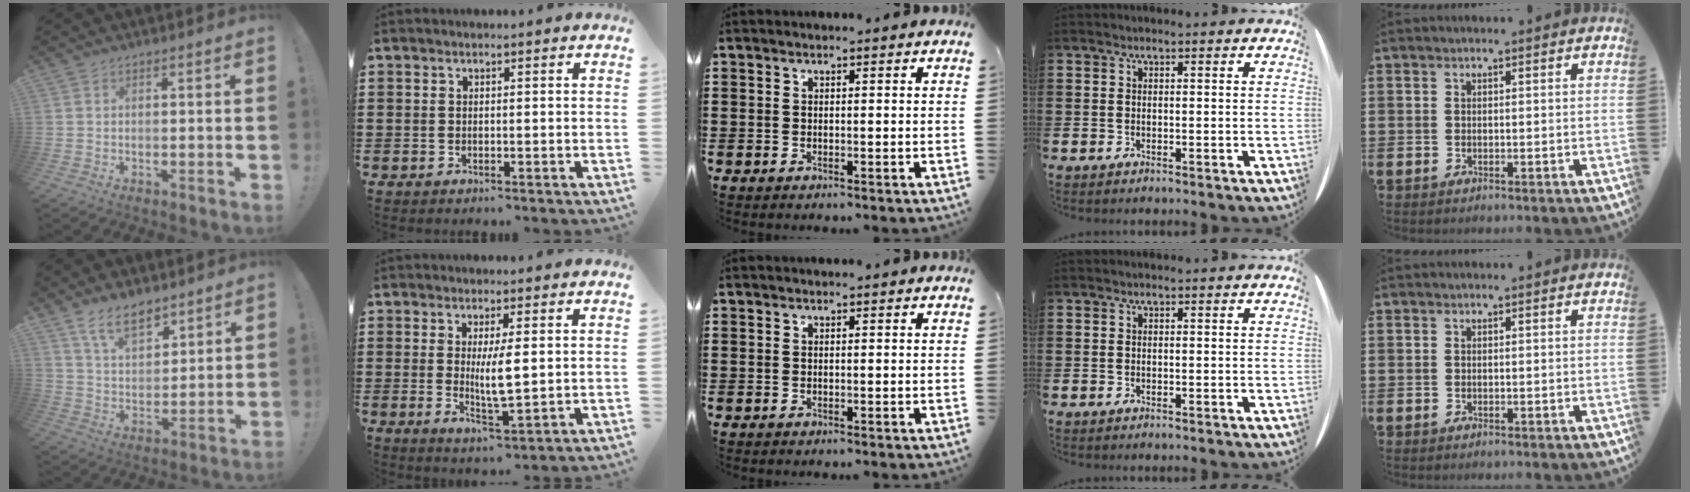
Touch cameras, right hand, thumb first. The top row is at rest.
{"thumb": {"total": 10.6, "force": [7.7, 5.0, 5.3], "torque": [-0.095, -0.042, 0.147]}, "index": {"total": 6.2, "force": [0.2, 1.5, 6.0], "torque": [-0.108, -0.005, -0.002]}}